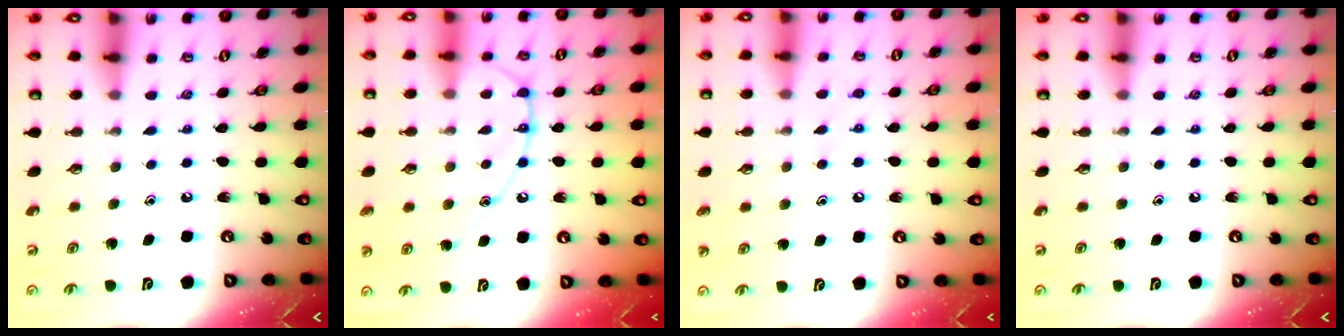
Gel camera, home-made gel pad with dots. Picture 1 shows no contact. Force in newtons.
{"total": 12.3, "press": 12.2, "slide": 1.0}
{"total": 7.5, "press": 7.5, "slide": 0.8}
{"total": 0.0}